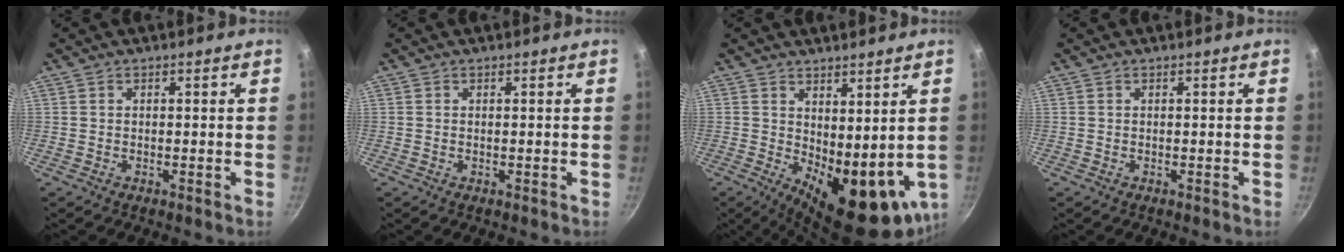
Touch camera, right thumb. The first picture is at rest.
{"total": 0.0}
{"total": 14.1, "force": [1.3, 6.5, 12.5], "torque": [-0.145, -0.033, 0.040]}
{"total": 0.0}